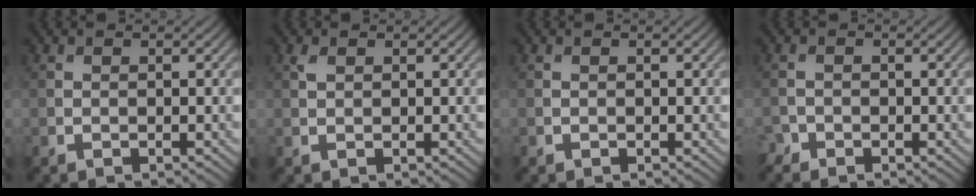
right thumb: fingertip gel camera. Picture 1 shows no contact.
{"total": 1.0, "force": [0.5, 0.5, 0.6], "torque": [-0.019, 0.001, 0.012]}
{"total": 0.0}
{"total": 1.2, "force": [-1.1, 0.5, 0.0], "torque": [-0.001, -0.001, -0.027]}